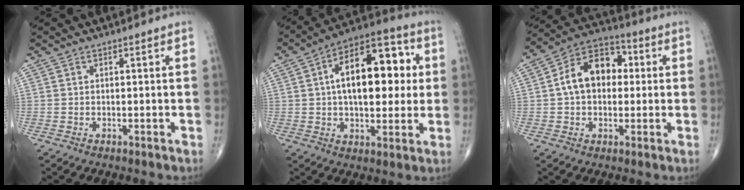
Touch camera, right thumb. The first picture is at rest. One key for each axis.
{"total": 19.2, "fx": 2.8, "fy": 10.0, "fz": 16.2, "tx": -0.213, "ty": 0.022, "tz": 0.036}
{"total": 12.5, "fx": 1.2, "fy": 8.6, "fz": 9.0, "tx": -0.125, "ty": 0.031, "tz": 0.010}